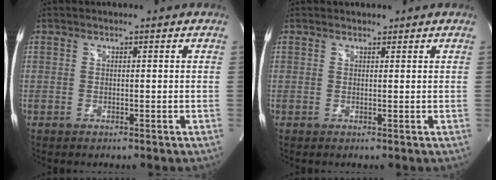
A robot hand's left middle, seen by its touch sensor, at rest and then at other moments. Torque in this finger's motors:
{"motor_torque": [-0.12, -0.13, -0.05, 0.00]}